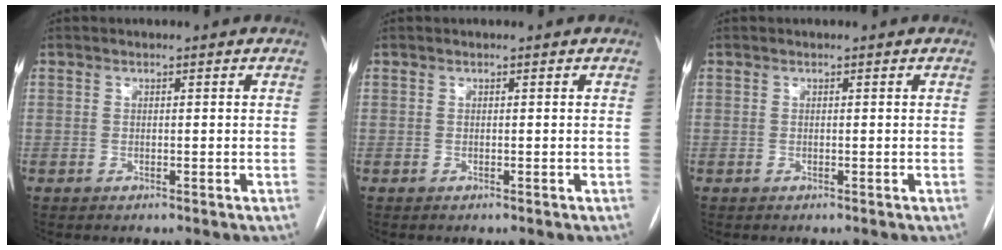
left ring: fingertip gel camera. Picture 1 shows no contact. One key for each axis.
{"total": 0.0}
{"total": 0.0}